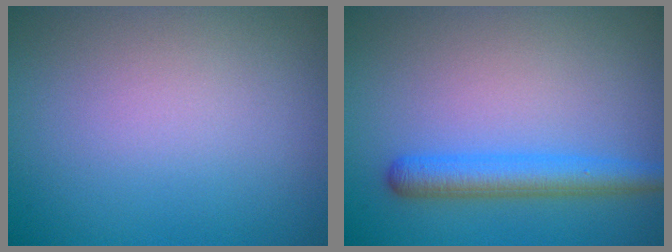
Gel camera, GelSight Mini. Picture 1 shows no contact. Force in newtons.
{"total": 3.4, "press": 3.4, "slide": 0.2}